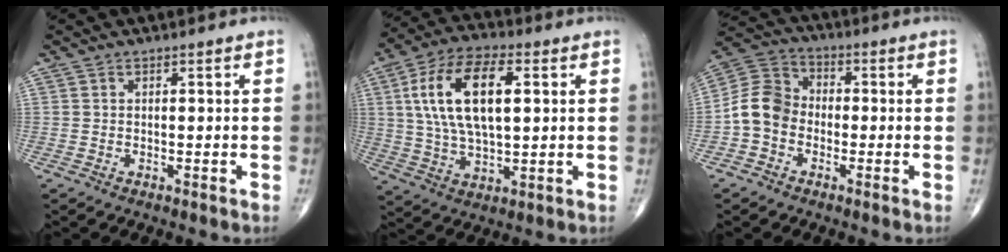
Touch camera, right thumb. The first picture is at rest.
{"total": 16.7, "force": [3.6, 7.8, 14.3], "torque": [-0.270, 0.007, 0.066]}
{"total": 8.4, "force": [-2.0, 6.9, 4.4], "torque": [-0.072, 0.033, -0.054]}